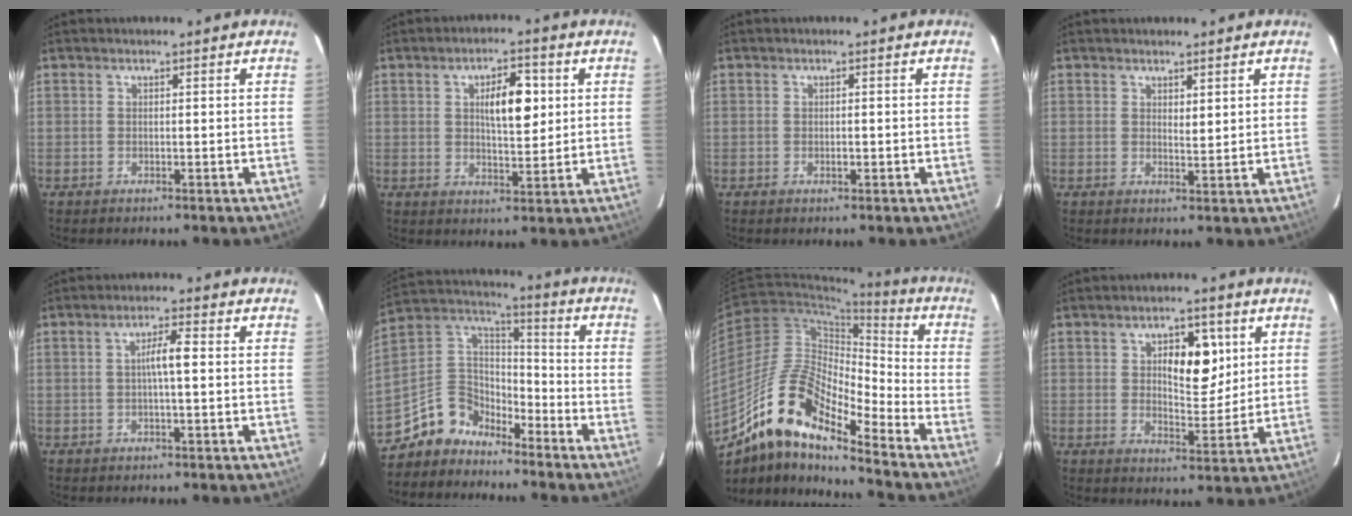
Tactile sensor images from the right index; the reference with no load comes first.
{"total": 7.3, "force": [1.8, 2.4, 6.6], "torque": [-0.106, 0.009, 0.033]}
{"total": 1.0, "force": [-0.2, 0.5, 0.8], "torque": [-0.012, 0.000, -0.002]}
{"total": 1.7, "force": [1.0, 0.5, 1.3], "torque": [-0.020, -0.008, 0.020]}
{"total": 3.6, "force": [0.1, 0.2, 3.6], "torque": [-0.064, 0.007, 0.001]}
{"total": 10.2, "force": [-8.5, 5.5, 0.9], "torque": [-0.032, 0.059, -0.167]}
{"total": 15.8, "force": [-11.1, 4.3, 10.4], "torque": [-0.193, 0.025, -0.198]}
{"total": 8.1, "force": [2.6, 3.6, 6.7], "torque": [-0.099, 0.007, 0.046]}